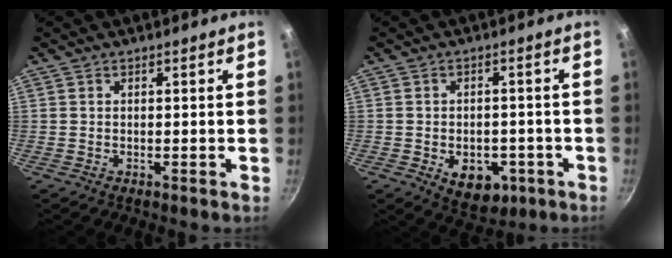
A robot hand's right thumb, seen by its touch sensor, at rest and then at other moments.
{"total": 9.0, "force": [-3.2, 6.2, 5.7], "torque": [-0.048, 0.008, -0.032]}